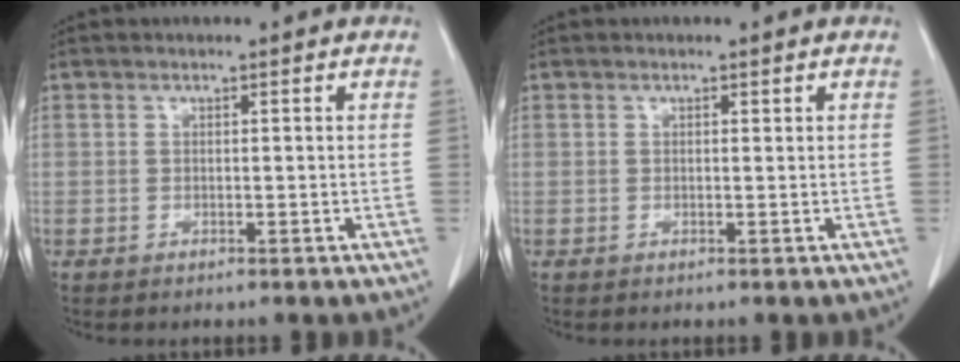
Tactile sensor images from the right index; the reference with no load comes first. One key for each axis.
{"total": 0.0}